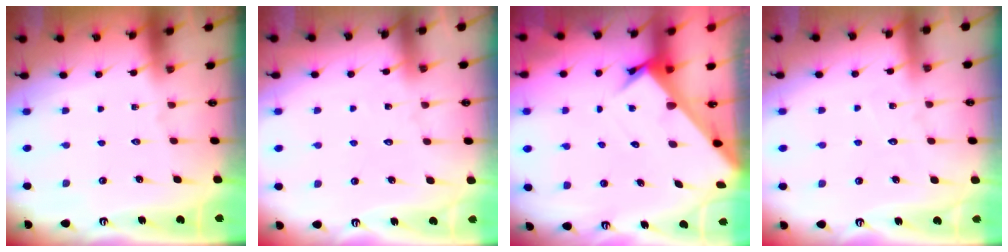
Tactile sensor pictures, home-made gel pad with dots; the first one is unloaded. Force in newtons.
{"total": 5.9, "press": 5.9, "slide": 0.4}
{"total": 3.4, "press": 3.4, "slide": 0.1}
{"total": 3.2, "press": 3.2, "slide": 0.4}